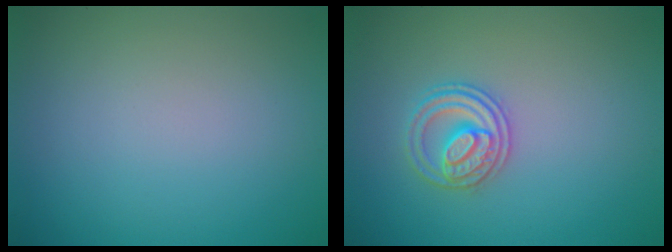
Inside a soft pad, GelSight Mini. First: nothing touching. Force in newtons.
{"total": 2.6, "press": 2.6, "slide": 0.5}